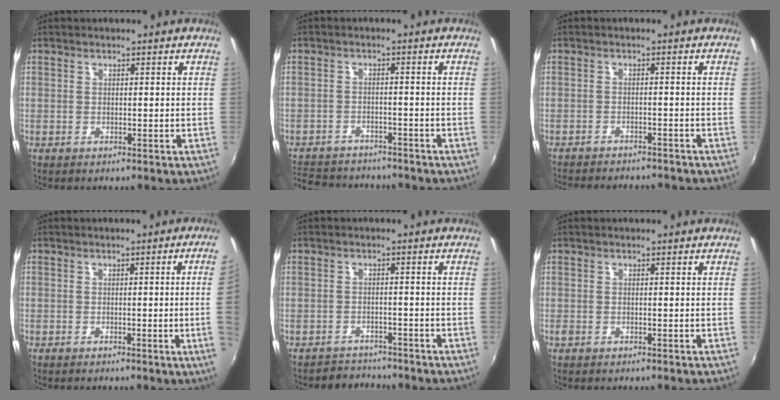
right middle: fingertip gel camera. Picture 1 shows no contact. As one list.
[{"total": 12.0, "force": [-10.5, 4.6, 3.7], "torque": [-0.104, 0.006, -0.160]}, {"total": 10.2, "force": [-9.2, 2.5, 3.6], "torque": [-0.087, -0.017, -0.133]}, {"total": 5.2, "force": [0.0, -1.7, 4.9], "torque": [-0.074, -0.009, 0.005]}, {"total": 3.7, "force": [-3.4, 1.5, -0.5], "torque": [-0.004, 0.007, -0.058]}, {"total": 0.8, "force": [-0.5, 0.6, 0.3], "torque": [-0.006, -0.003, -0.010]}]